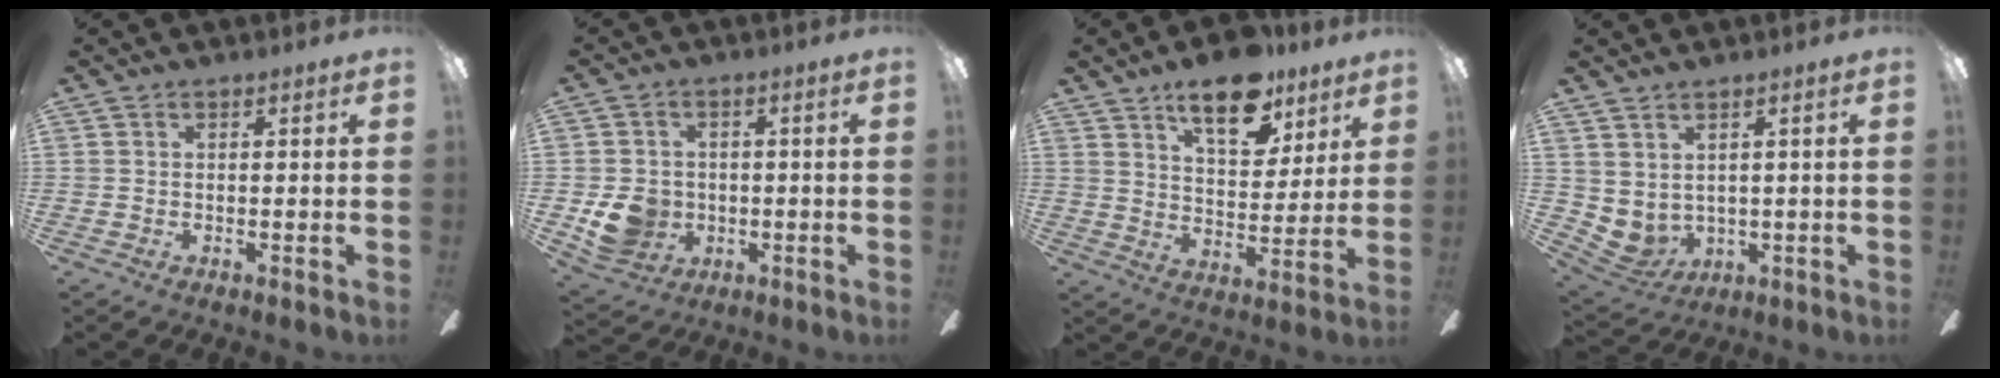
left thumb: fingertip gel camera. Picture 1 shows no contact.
{"total": 8.6, "force": [-1.4, 7.7, 3.5], "torque": [-0.079, 0.007, -0.023]}
{"total": 15.1, "force": [10.3, 7.0, 8.5], "torque": [-0.121, -0.051, 0.177]}
{"total": 3.8, "force": [2.3, 2.8, 1.2], "torque": [-0.051, -0.021, 0.044]}